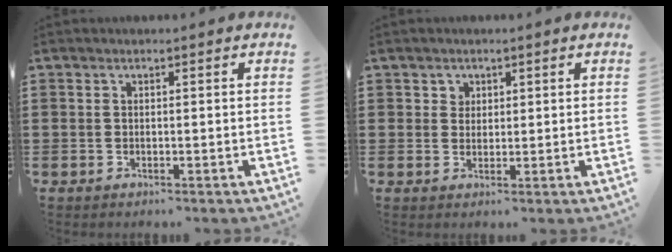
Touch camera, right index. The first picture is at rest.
{"total": 1.8, "force": [0.8, 1.6, 0.2], "torque": [-0.010, 0.007, 0.015]}